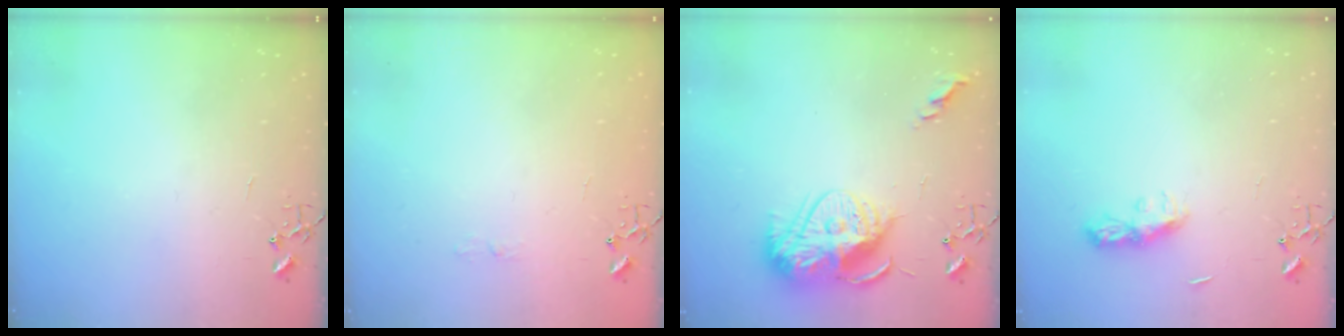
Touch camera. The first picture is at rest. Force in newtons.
{"total": 3.6, "press": 3.6, "slide": 0.4}
{"total": 15.6, "press": 15.6, "slide": 1.2}
{"total": 7.8, "press": 7.8, "slide": 0.4}